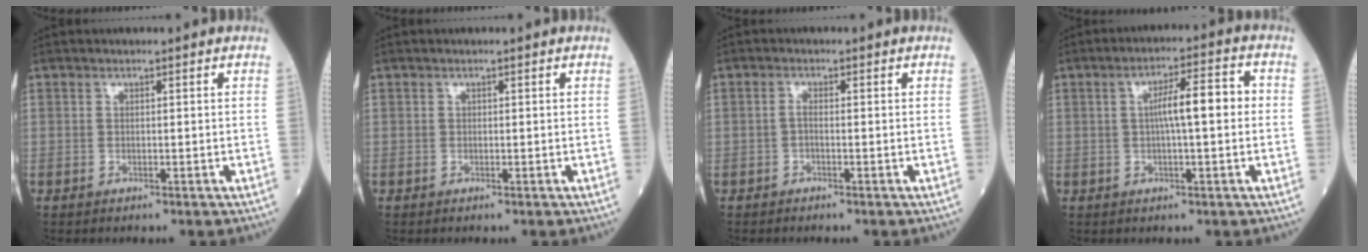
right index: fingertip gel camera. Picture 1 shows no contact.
{"total": 0.0}
{"total": 1.0, "force": [-0.4, 0.3, 0.8], "torque": [-0.016, 0.003, -0.011]}
{"total": 6.6, "force": [0.3, 0.9, 6.6], "torque": [-0.108, 0.021, 0.003]}